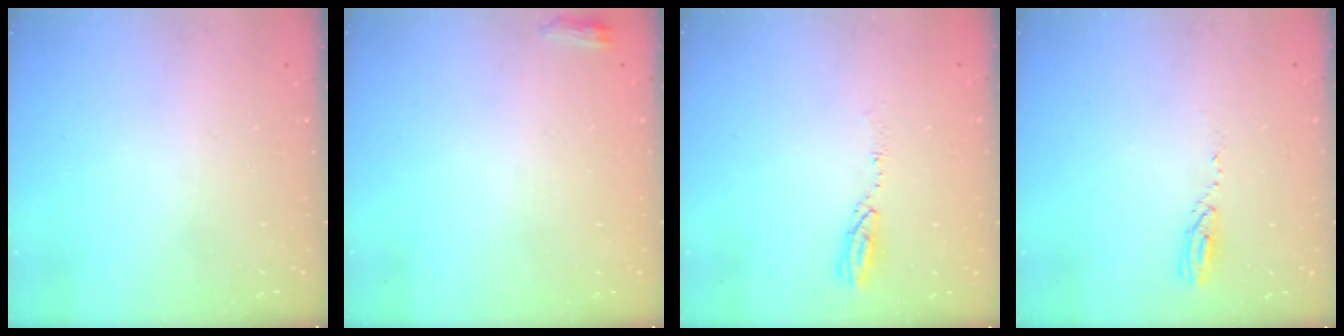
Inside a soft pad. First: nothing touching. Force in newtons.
{"total": 3.6, "press": 3.5, "slide": 0.8}
{"total": 3.8, "press": 3.8, "slide": 0.3}
{"total": 3.8, "press": 3.8, "slide": 0.2}